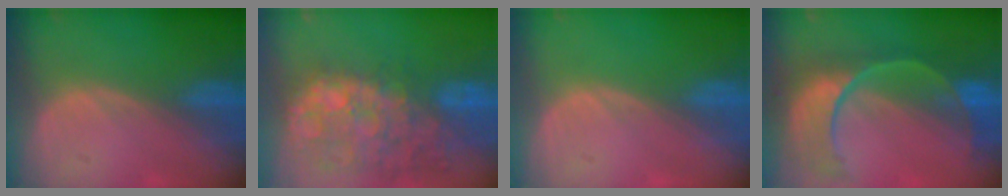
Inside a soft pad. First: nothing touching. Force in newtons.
{"total": 13.6, "press": 11.5, "slide": 7.2}
{"total": 0.0}
{"total": 11.1, "press": 9.4, "slide": 6.0}